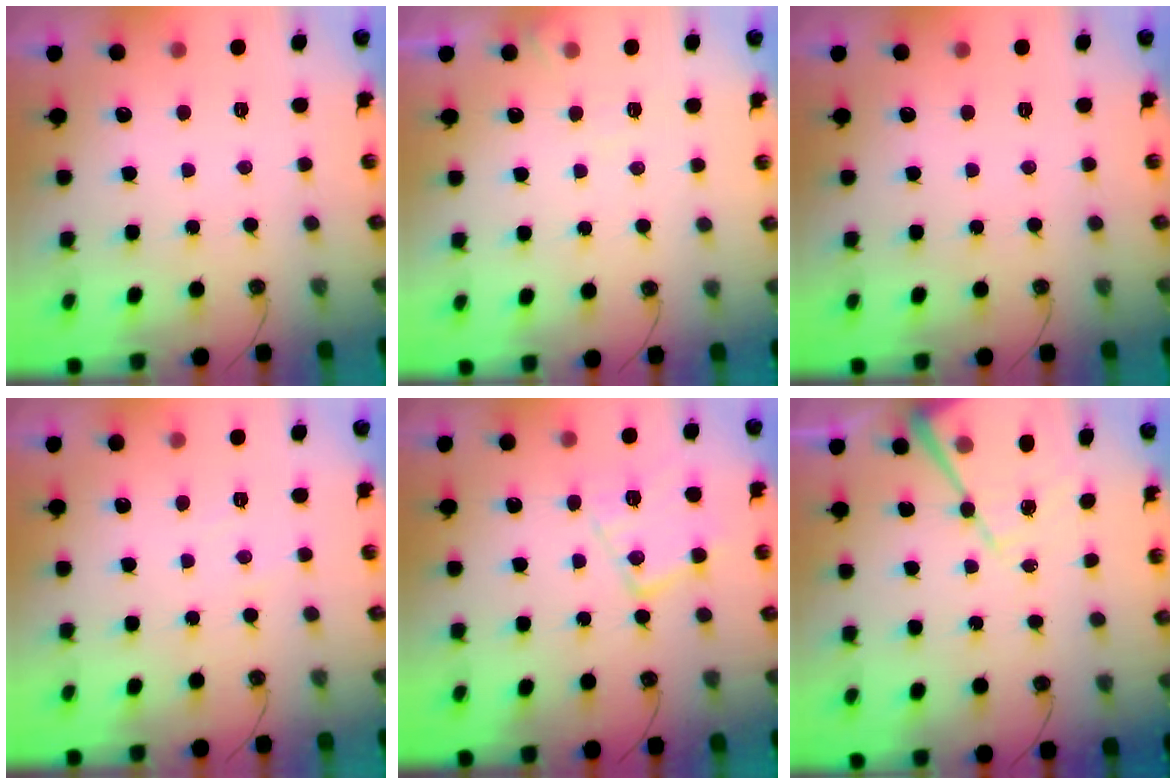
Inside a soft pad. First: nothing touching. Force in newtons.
{"total": 5.4, "press": 5.3, "slide": 0.8}
{"total": 0.0}
{"total": 2.6, "press": 2.5, "slide": 0.5}
{"total": 13.5, "press": 13.4, "slide": 1.1}
{"total": 14.5, "press": 14.4, "slide": 1.1}